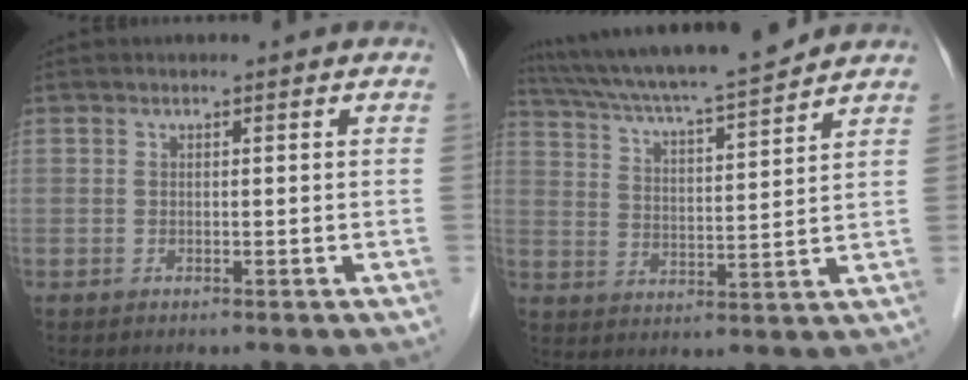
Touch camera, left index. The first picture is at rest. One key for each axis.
{"total": 15.1, "fx": 13.6, "fy": -0.2, "fz": 6.6, "tx": -0.121, "ty": 0.011, "tz": 0.219}